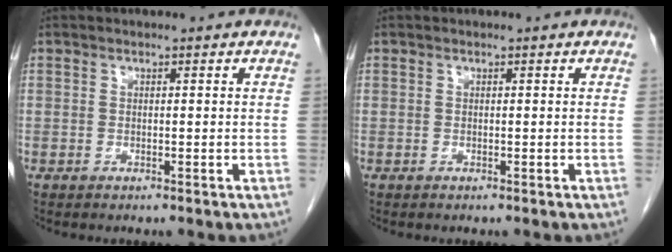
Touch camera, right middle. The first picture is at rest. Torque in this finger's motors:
{"motor_torque": [-0.22, 0.11, -0.02, -0.01]}